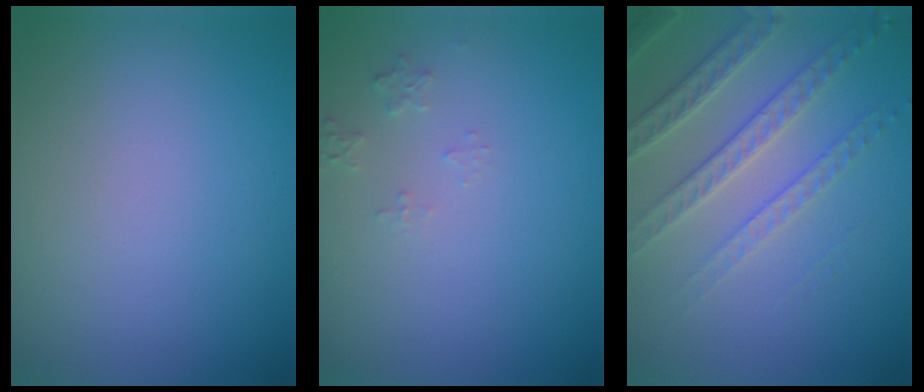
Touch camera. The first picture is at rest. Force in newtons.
{"total": 1.1, "press": 1.1, "slide": 0.2}
{"total": 4.4, "press": 3.7, "slide": 2.4}